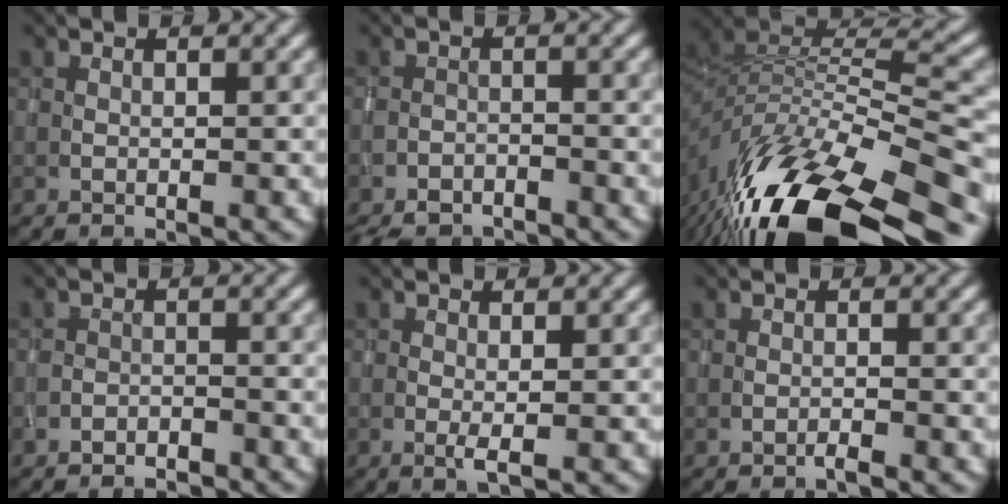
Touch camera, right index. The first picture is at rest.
{"total": 4.0, "force": [-3.7, 1.4, 0.5], "torque": [-0.003, -0.007, -0.063]}
{"total": 14.8, "force": [-9.3, 5.3, 10.2], "torque": [-0.202, 0.008, -0.155]}
{"total": 2.0, "force": [-2.0, 0.3, 0.0], "torque": [0.006, 0.002, -0.035]}
{"total": 1.1, "force": [-0.3, 0.0, 1.1], "torque": [-0.023, -0.003, -0.006]}
{"total": 0.8, "force": [-0.7, -0.1, 0.3], "torque": [-0.003, 0.003, -0.015]}